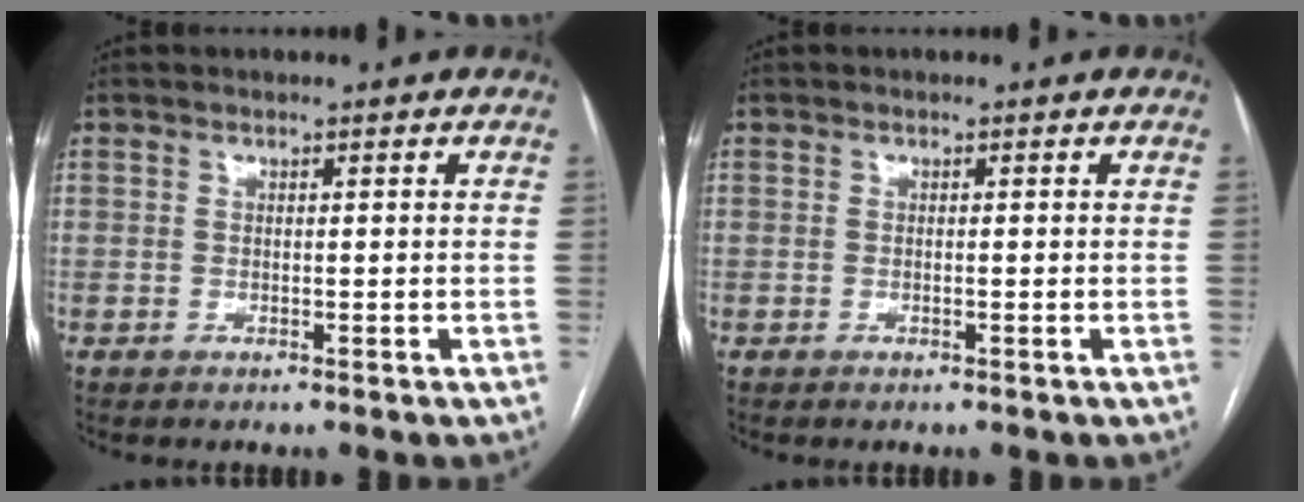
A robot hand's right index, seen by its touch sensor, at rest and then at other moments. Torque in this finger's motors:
{"motor_torque": [0.19, 0.12, 0.02, 0.00]}